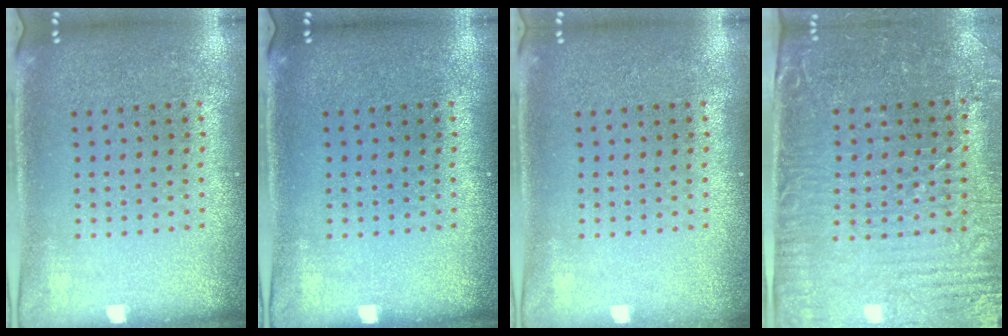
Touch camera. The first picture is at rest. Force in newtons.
{"total": 0.0}
{"total": 0.5, "press": 0.5, "slide": 0.1}
{"total": 3.6, "press": 3.3, "slide": 1.4}